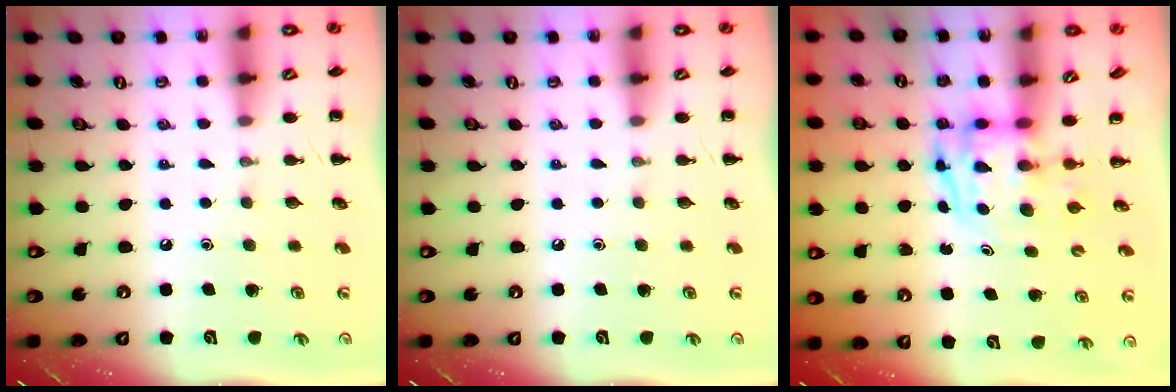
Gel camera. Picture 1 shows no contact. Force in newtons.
{"total": 0.0}
{"total": 3.8, "press": 3.7, "slide": 0.5}